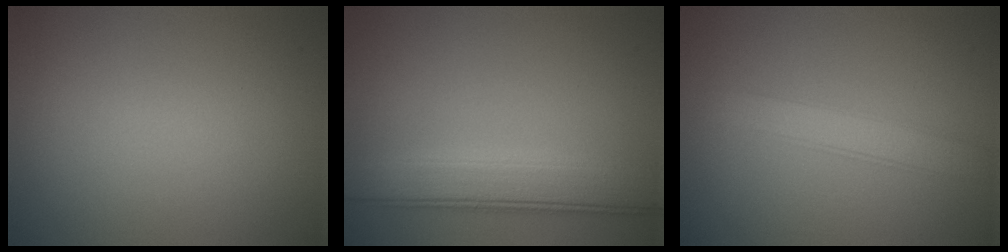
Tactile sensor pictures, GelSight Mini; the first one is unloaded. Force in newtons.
{"total": 5.4, "press": 5.4, "slide": 0.7}
{"total": 2.6, "press": 2.6, "slide": 0.0}